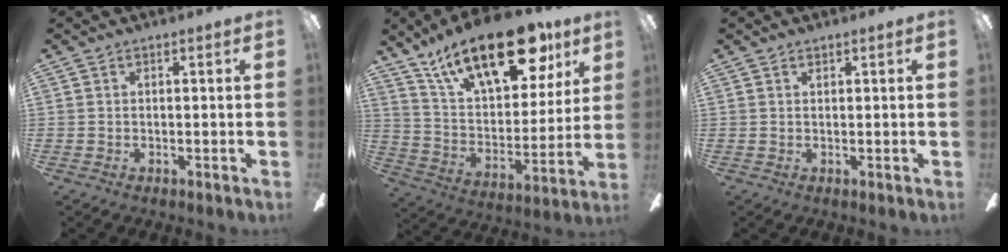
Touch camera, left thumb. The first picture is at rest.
{"total": 24.9, "force": [15.1, 11.2, 16.4], "torque": [-0.259, -0.083, 0.260]}
{"total": 0.5, "force": [0.4, 0.3, 0.2], "torque": [-0.005, 0.001, 0.007]}